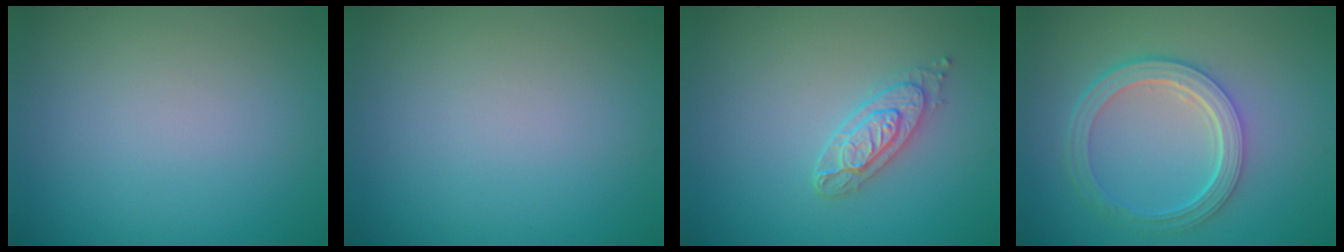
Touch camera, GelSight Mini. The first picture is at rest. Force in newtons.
{"total": 0.0}
{"total": 2.6, "press": 2.4, "slide": 1.1}
{"total": 5.0, "press": 3.7, "slide": 3.4}